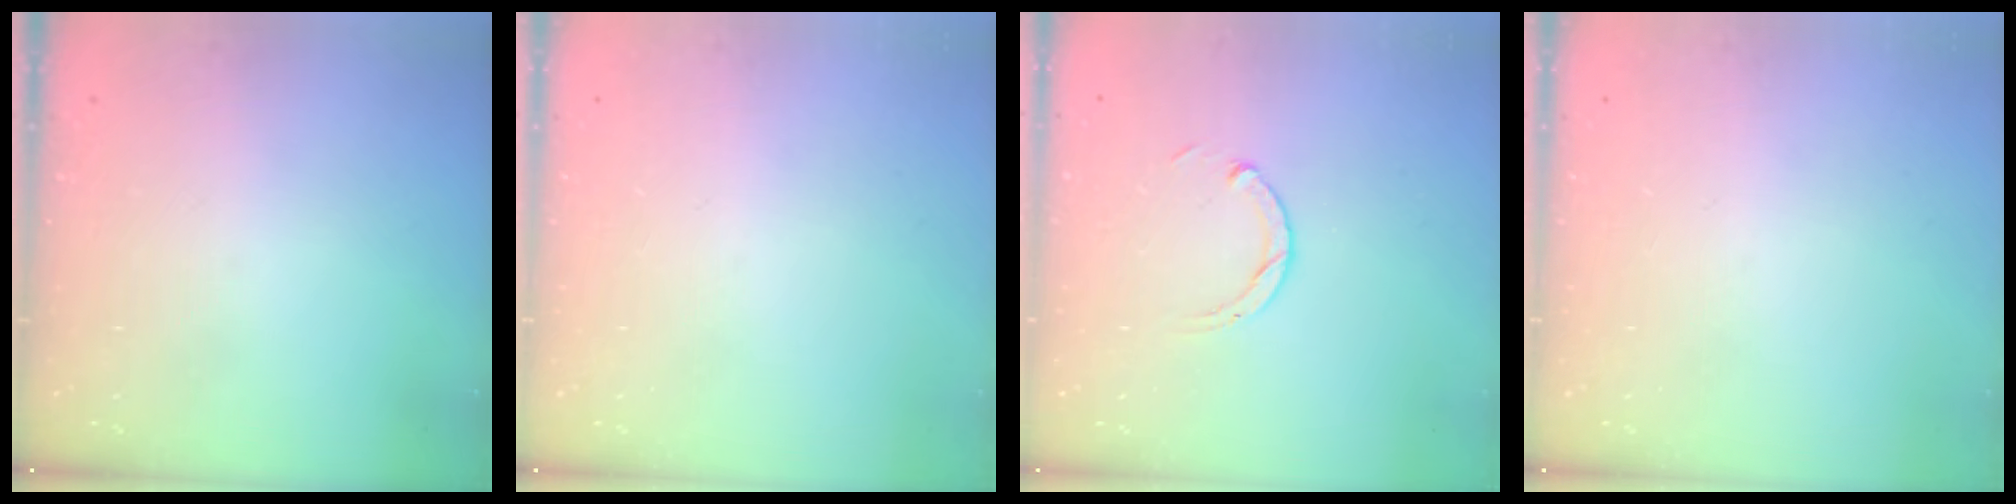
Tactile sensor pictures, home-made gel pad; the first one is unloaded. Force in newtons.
{"total": 0.0}
{"total": 2.9, "press": 2.9, "slide": 0.4}
{"total": 0.0}